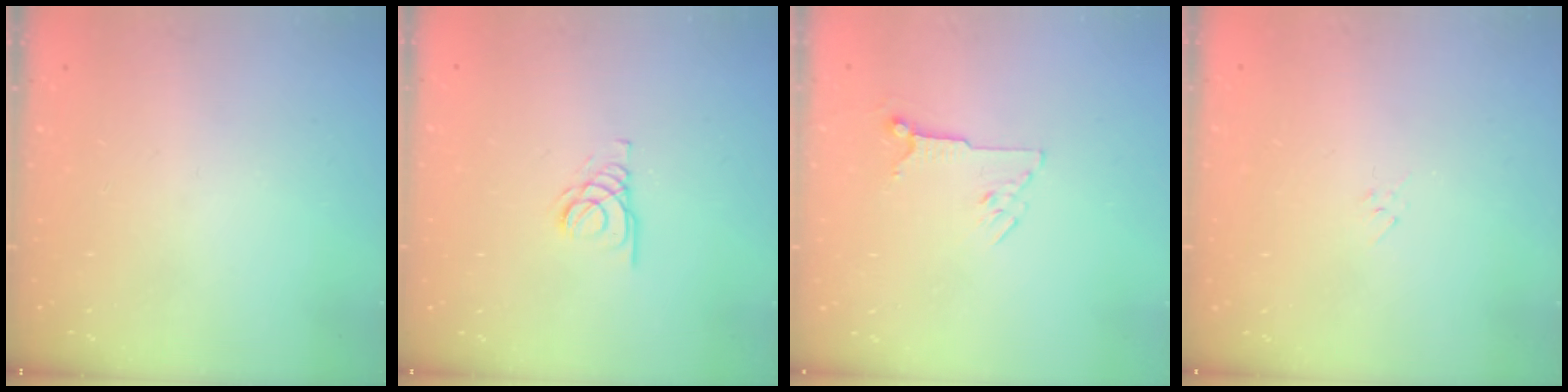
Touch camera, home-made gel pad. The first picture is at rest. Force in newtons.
{"total": 2.1, "press": 2.1, "slide": 0.2}
{"total": 6.3, "press": 6.3, "slide": 0.5}
{"total": 2.9, "press": 2.9, "slide": 0.6}